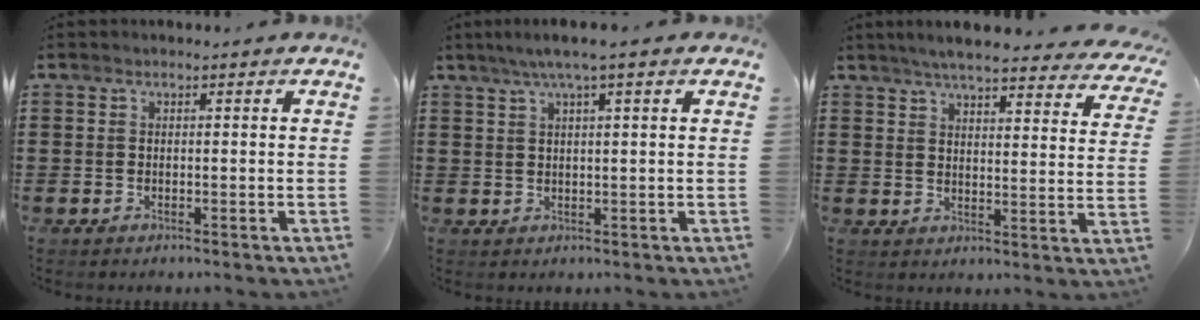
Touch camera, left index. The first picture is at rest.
{"total": 3.6, "force": [2.0, 0.0, 3.0], "torque": [-0.060, 0.004, 0.035]}
{"total": 5.8, "force": [5.3, 0.1, 2.4], "torque": [-0.064, -0.022, 0.094]}